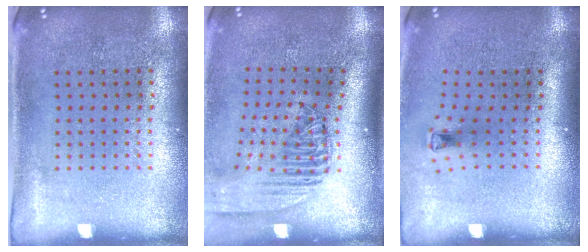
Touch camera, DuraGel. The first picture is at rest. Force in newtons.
{"total": 2.4, "press": 1.8, "slide": 1.6}
{"total": 0.7, "press": 0.3, "slide": 0.7}